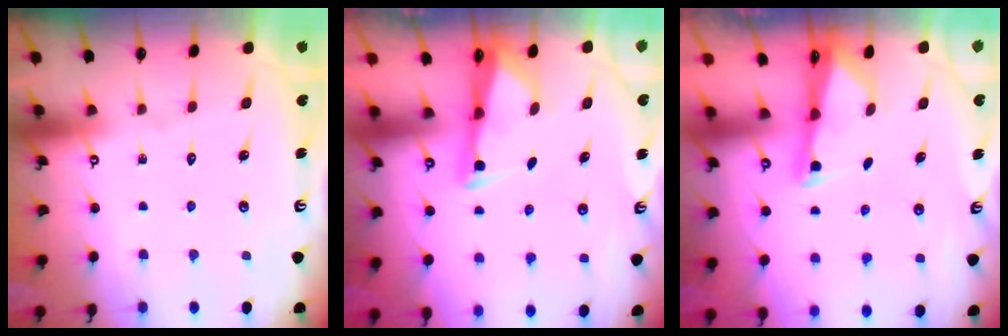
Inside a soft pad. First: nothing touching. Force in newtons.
{"total": 2.7, "press": 2.7, "slide": 0.4}
{"total": 1.9, "press": 1.8, "slide": 0.4}